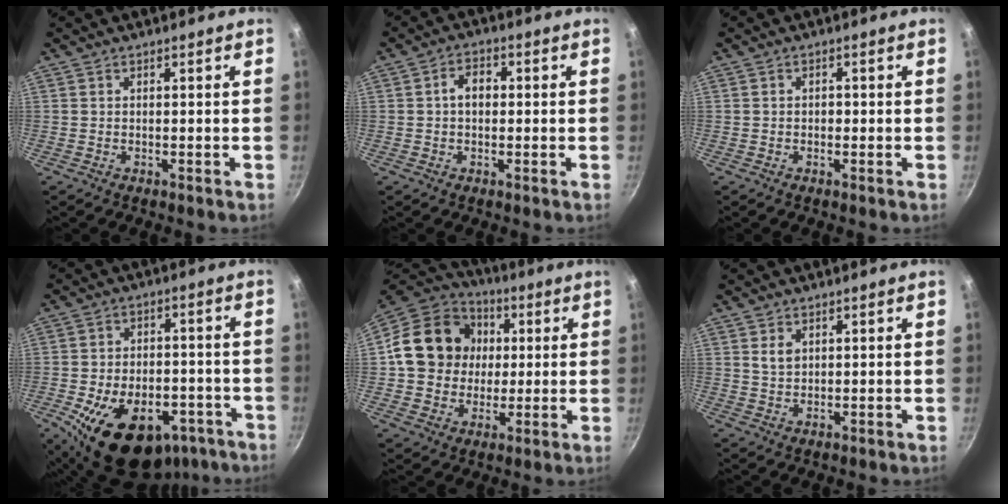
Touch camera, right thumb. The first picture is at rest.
{"total": 4.4, "force": [0.3, 3.1, 3.1], "torque": [-0.033, 0.013, -0.002]}
{"total": 1.2, "force": [-0.2, 0.9, 0.6], "torque": [-0.008, 0.005, -0.005]}
{"total": 20.8, "force": [-10.2, 12.8, 12.8], "torque": [-0.166, 0.040, -0.138]}
{"total": 17.9, "force": [2.1, 15.5, 8.6], "torque": [-0.126, 0.023, 0.027]}
{"total": 2.8, "force": [1.0, 1.9, 1.8], "torque": [-0.025, -0.004, 0.021]}